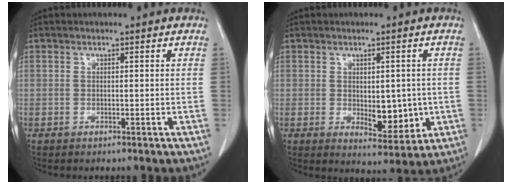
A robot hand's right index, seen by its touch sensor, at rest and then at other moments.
{"total": 6.5, "force": [-0.5, 3.3, 5.5], "torque": [-0.066, -0.007, 0.007]}